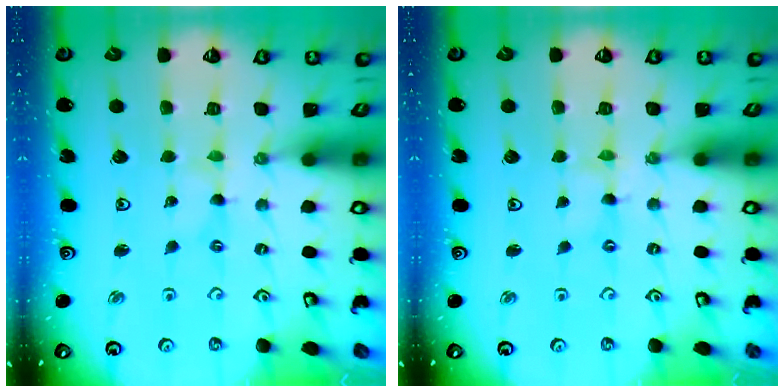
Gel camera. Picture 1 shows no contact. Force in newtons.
{"total": 0.0}